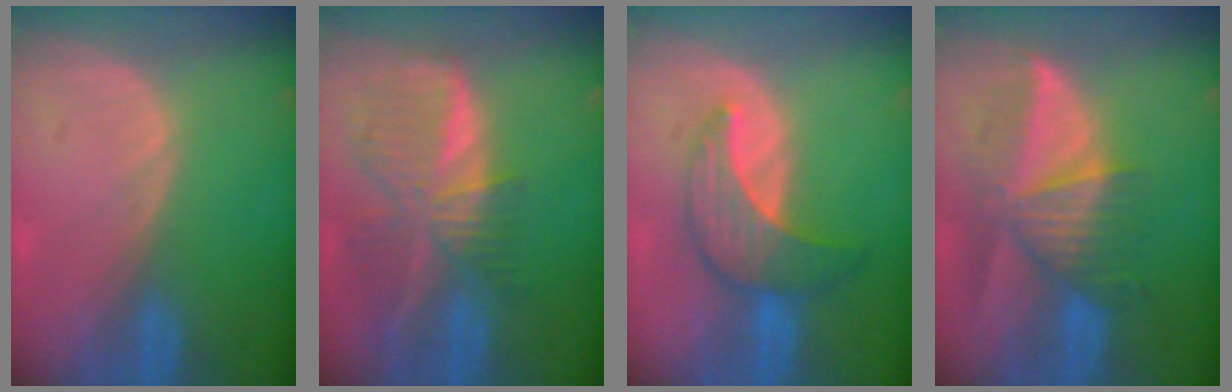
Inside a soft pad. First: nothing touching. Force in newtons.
{"total": 9.4, "press": 8.3, "slide": 4.6}
{"total": 7.0, "press": 6.9, "slide": 1.0}
{"total": 8.7, "press": 8.0, "slide": 3.5}